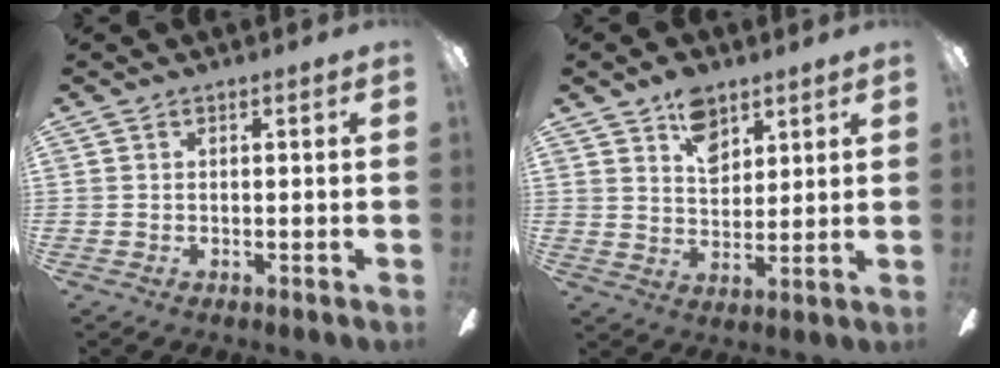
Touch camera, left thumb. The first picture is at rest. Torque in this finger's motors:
{"motor_torque": [0.98, 0.62, 0.78, -0.33, 0.01]}